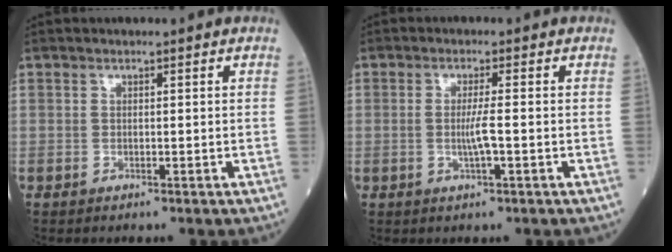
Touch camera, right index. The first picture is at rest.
{"total": 3.3, "force": [-0.5, -0.1, 3.2], "torque": [-0.065, -0.004, -0.010]}